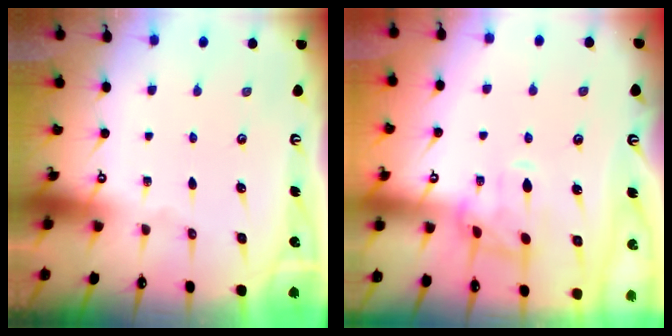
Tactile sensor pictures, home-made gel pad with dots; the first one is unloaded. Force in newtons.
{"total": 1.3, "press": 1.2, "slide": 0.4}